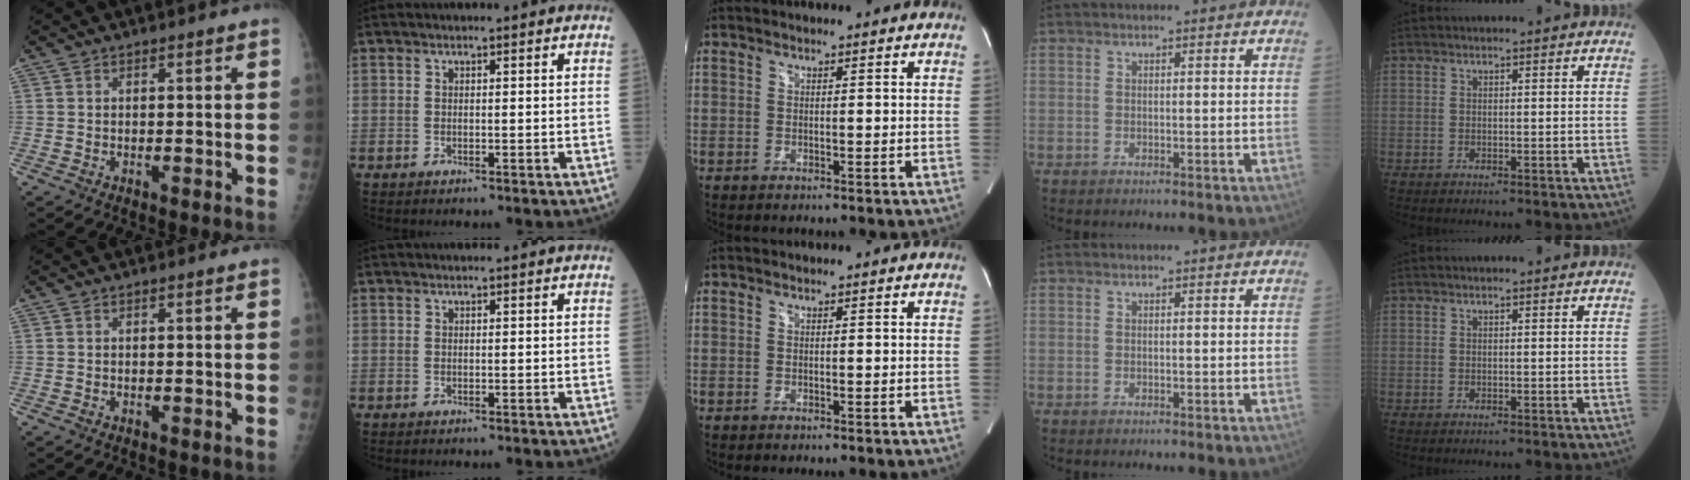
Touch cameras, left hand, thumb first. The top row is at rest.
{}